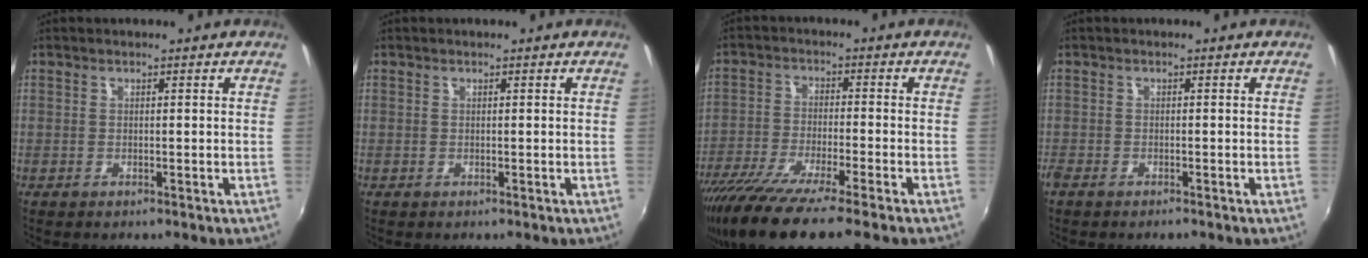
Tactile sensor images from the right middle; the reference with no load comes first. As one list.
[{"total": 0.0}, {"total": 15.2, "force": [-11.7, 0.9, 9.7], "torque": [-0.200, -0.053, -0.204]}, {"total": 2.3, "force": [-1.9, 0.8, 1.0], "torque": [-0.028, -0.011, -0.037]}]